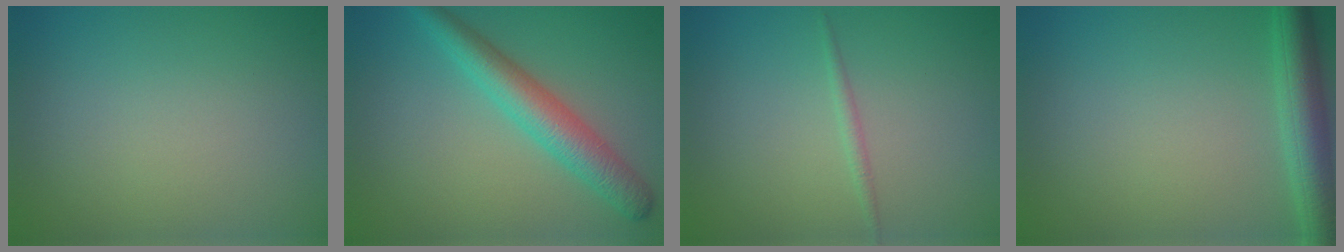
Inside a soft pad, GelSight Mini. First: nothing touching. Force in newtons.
{"total": 4.5, "press": 4.5, "slide": 0.1}
{"total": 0.8, "press": 0.8, "slide": 0.0}
{"total": 3.9, "press": 3.9, "slide": 0.2}